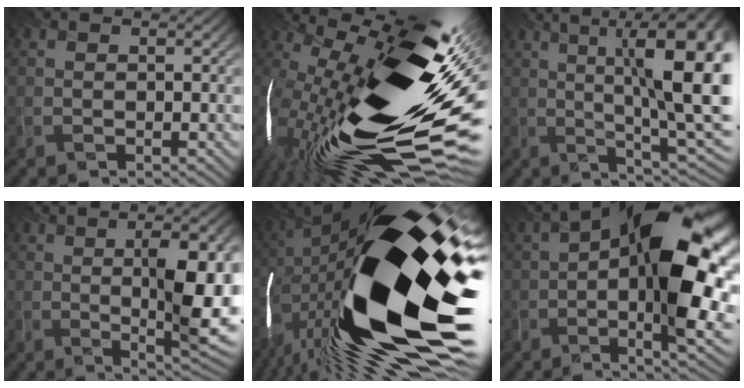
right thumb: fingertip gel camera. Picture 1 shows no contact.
{"total": 20.8, "force": [-1.8, 7.0, 19.5], "torque": [-0.357, -0.023, -0.043]}
{"total": 16.0, "force": [3.3, 3.7, 15.2], "torque": [-0.189, 0.030, 0.061]}
{"total": 10.0, "force": [0.0, 1.7, 9.8], "torque": [-0.158, 0.003, 0.012]}
{"total": 23.7, "force": [-2.1, 8.5, 22.1], "torque": [-0.425, -0.037, -0.045]}
{"total": 17.1, "force": [0.4, 6.3, 16.0], "torque": [-0.241, 0.024, 0.008]}